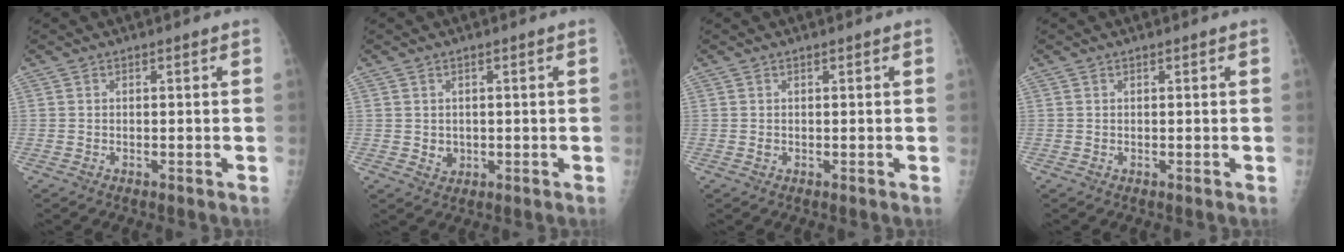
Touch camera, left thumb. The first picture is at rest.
{"total": 2.1, "force": [0.1, 1.8, 0.9], "torque": [-0.009, -0.002, 0.010]}
{"total": 0.7, "force": [0.3, 0.5, 0.4], "torque": [-0.001, -0.001, 0.005]}
{"total": 0.0}